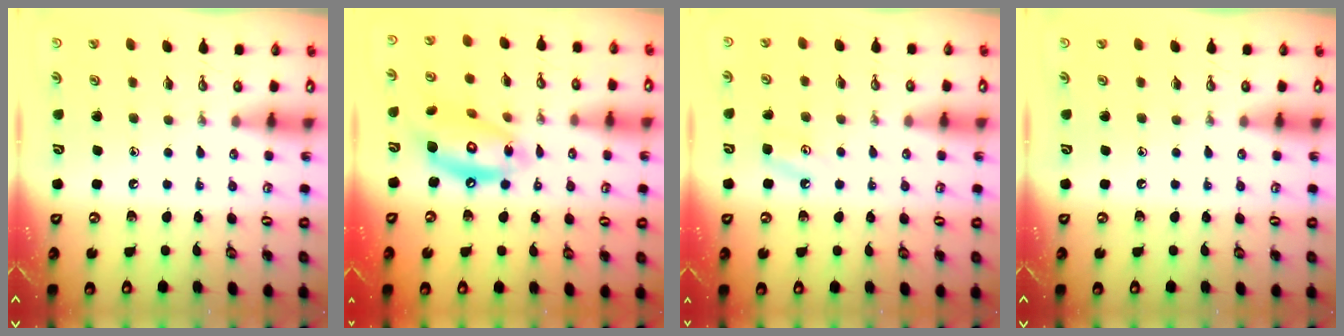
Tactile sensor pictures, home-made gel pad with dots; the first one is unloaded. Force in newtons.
{"total": 15.0, "press": 14.9, "slide": 1.3}
{"total": 3.9, "press": 3.9, "slide": 0.4}
{"total": 0.0}